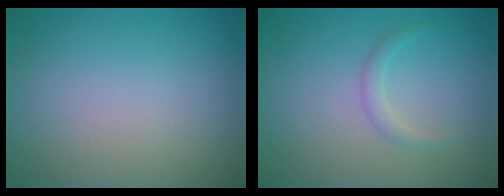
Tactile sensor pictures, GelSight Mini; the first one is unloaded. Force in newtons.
{"total": 1.1, "press": 1.1, "slide": 0.1}